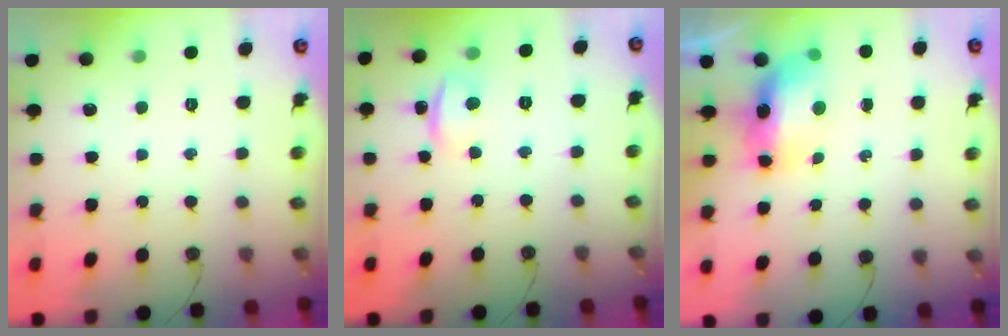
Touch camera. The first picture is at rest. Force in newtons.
{"total": 1.6, "press": 1.4, "slide": 0.7}
{"total": 8.9, "press": 8.8, "slide": 1.4}